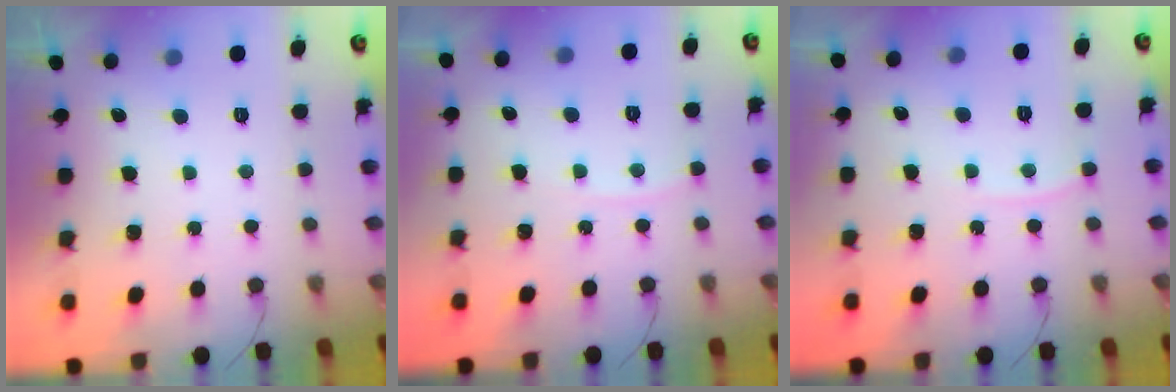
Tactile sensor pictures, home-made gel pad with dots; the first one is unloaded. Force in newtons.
{"total": 4.9, "press": 4.8, "slide": 0.7}
{"total": 5.4, "press": 5.3, "slide": 0.8}